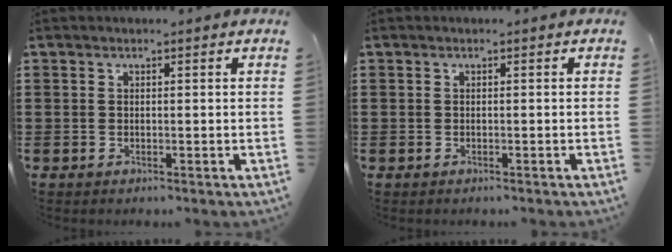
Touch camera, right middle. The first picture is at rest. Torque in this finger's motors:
{"motor_torque": [0.00, 0.00, -0.06, 0.00]}